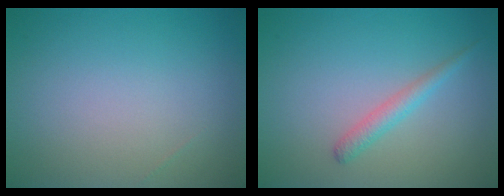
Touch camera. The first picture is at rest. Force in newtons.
{"total": 1.6, "press": 1.6, "slide": 0.1}